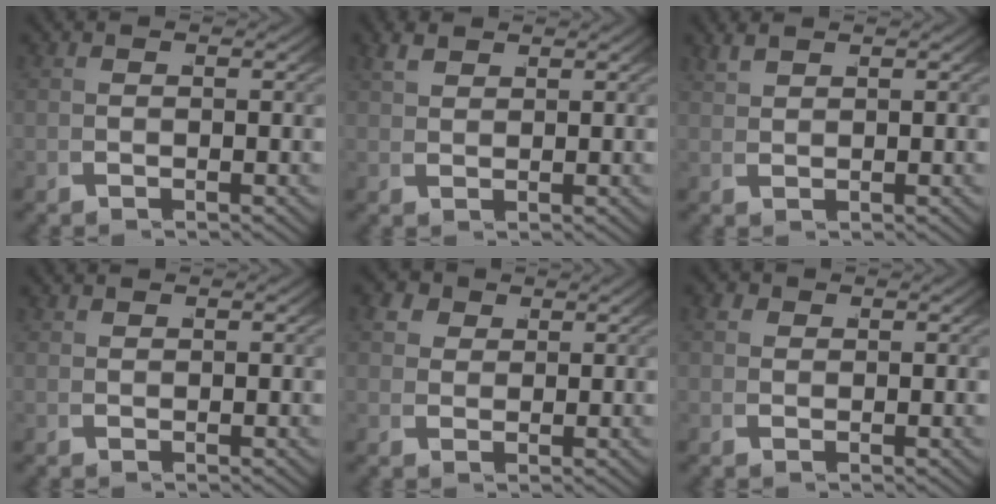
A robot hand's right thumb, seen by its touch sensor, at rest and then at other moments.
{"total": 1.8, "force": [1.8, 0.3, 0.2], "torque": [-0.007, 0.006, 0.041]}
{"total": 1.6, "force": [1.6, 0.0, 0.1], "torque": [-0.005, 0.005, 0.038]}
{"total": 0.5, "force": [0.5, 0.1, 0.0], "torque": [0.002, -0.002, 0.016]}
{"total": 3.8, "force": [1.9, 3.0, 1.4], "torque": [-0.040, -0.005, 0.037]}
{"total": 1.7, "force": [0.8, 1.4, 0.5], "torque": [-0.018, -0.003, 0.019]}